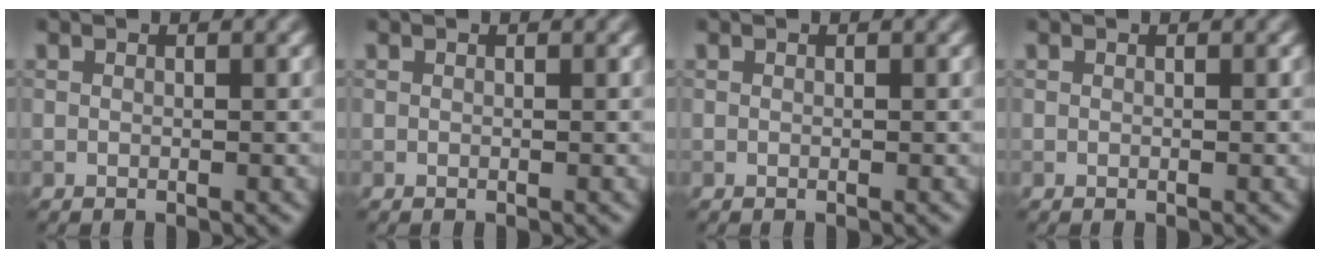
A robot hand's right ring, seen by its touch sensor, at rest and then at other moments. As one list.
[{"total": 0.0}, {"total": 0.0}, {"total": 0.0}]